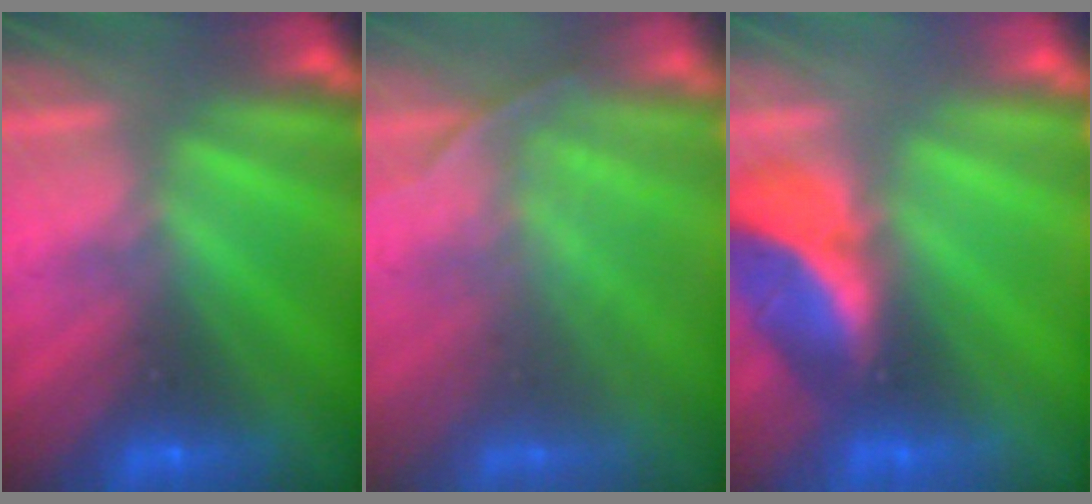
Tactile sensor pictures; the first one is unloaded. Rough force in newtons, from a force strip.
{"total": 1.8}
{"total": 2.6}